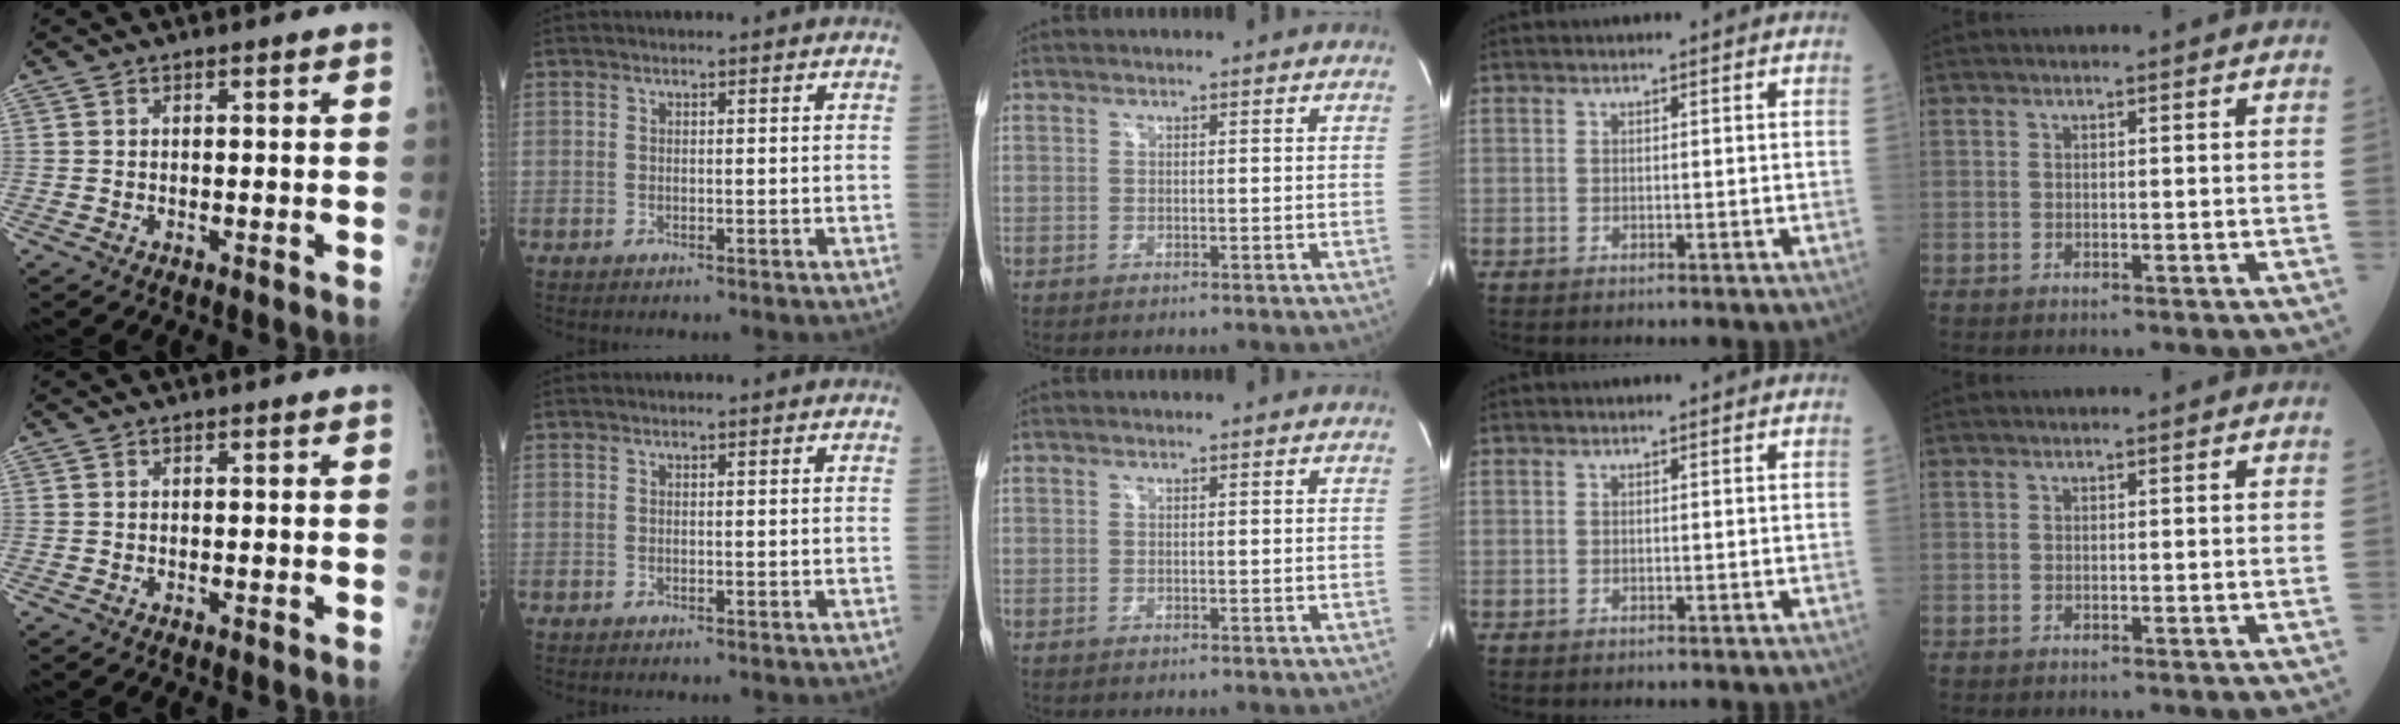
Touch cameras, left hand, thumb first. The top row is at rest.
{}